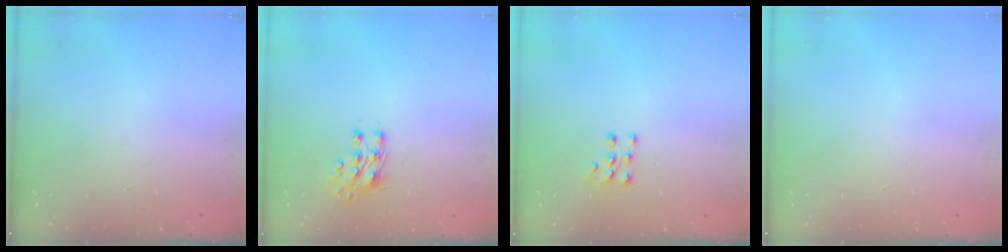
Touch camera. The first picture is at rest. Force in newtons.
{"total": 7.8, "press": 7.7, "slide": 0.8}
{"total": 6.6, "press": 6.6, "slide": 0.8}
{"total": 0.0}